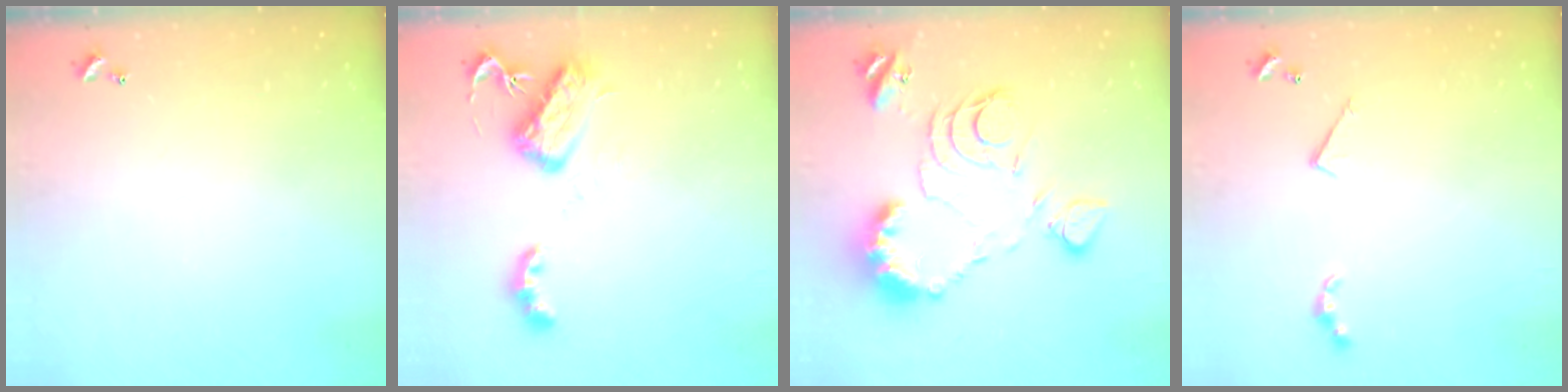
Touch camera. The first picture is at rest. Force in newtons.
{"total": 6.1, "press": 6.0, "slide": 0.5}
{"total": 14.4, "press": 14.4, "slide": 1.2}
{"total": 3.8, "press": 3.8, "slide": 0.6}